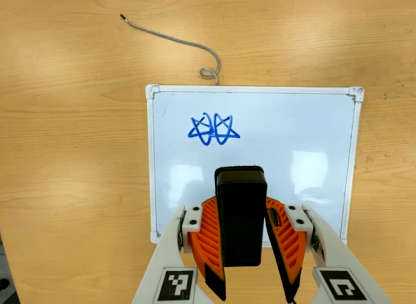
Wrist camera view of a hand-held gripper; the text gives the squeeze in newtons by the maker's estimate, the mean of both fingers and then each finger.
{"total": 6.5, "left": 5.7, "right": 7.3}